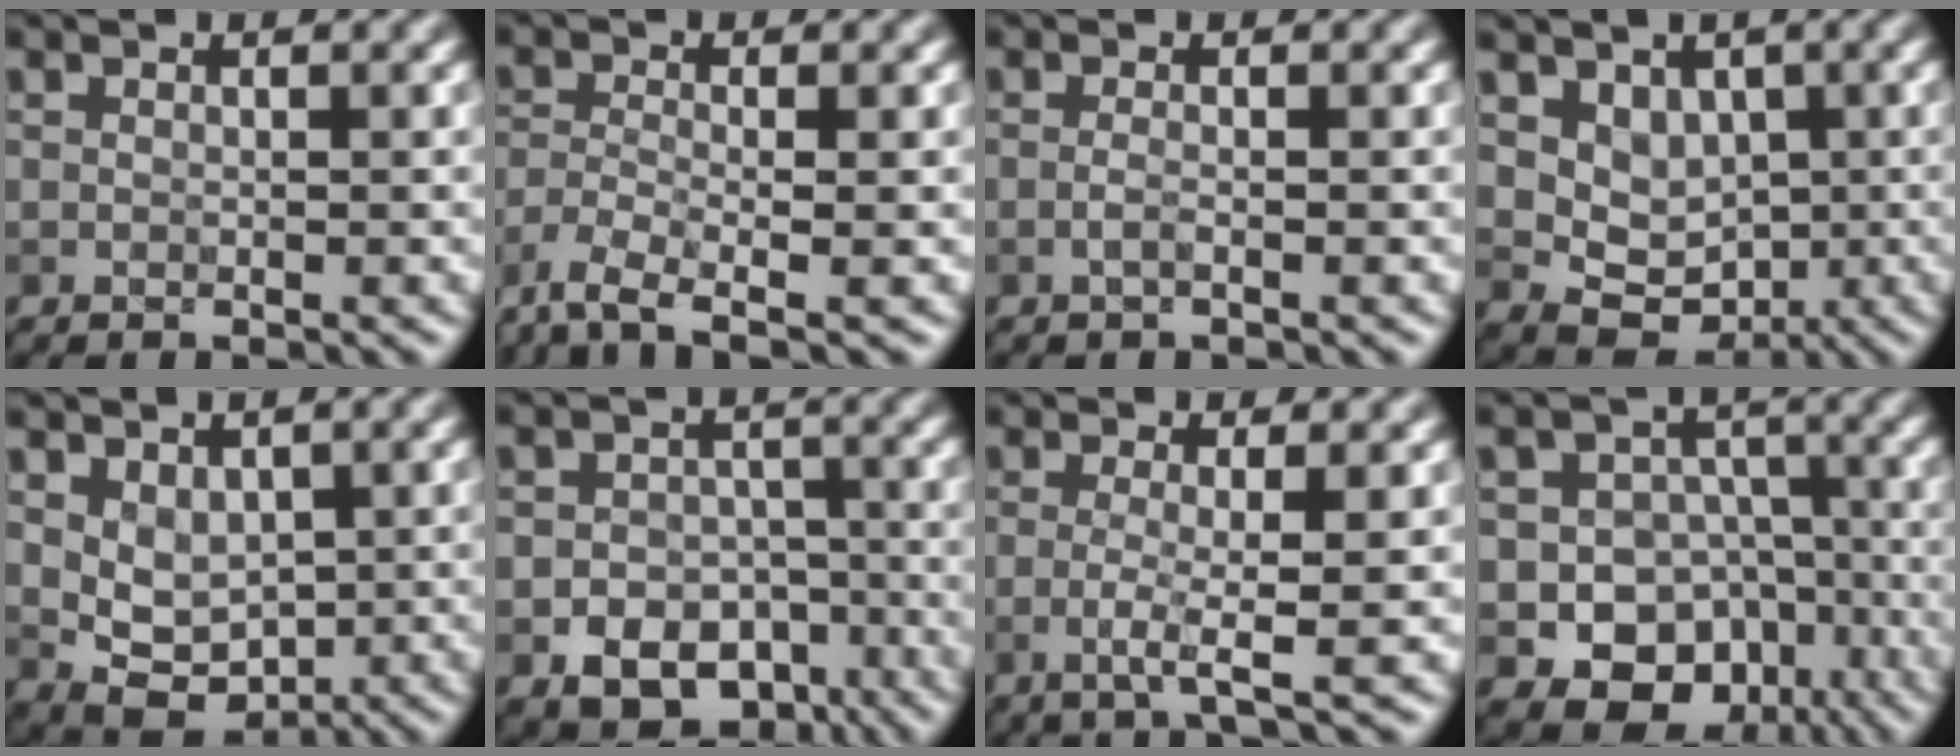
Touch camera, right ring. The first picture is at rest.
{"total": 5.2, "force": [-3.8, 1.4, 3.2], "torque": [-0.073, -0.011, -0.086]}
{"total": 0.8, "force": [-0.3, 0.2, 0.8], "torque": [-0.016, -0.001, -0.009]}
{"total": 4.6, "force": [1.1, 3.8, 2.5], "torque": [-0.036, -0.008, 0.021]}
{"total": 3.7, "force": [0.9, 2.7, 2.4], "torque": [-0.042, -0.011, 0.022]}
{"total": 9.1, "force": [-5.2, 6.6, 3.5], "torque": [-0.037, -0.014, -0.081]}
{"total": 2.9, "force": [-0.5, 0.5, 2.9], "torque": [-0.055, -0.003, -0.017]}
{"total": 11.9, "force": [-5.1, 10.0, 3.9], "torque": [-0.041, -0.006, -0.087]}